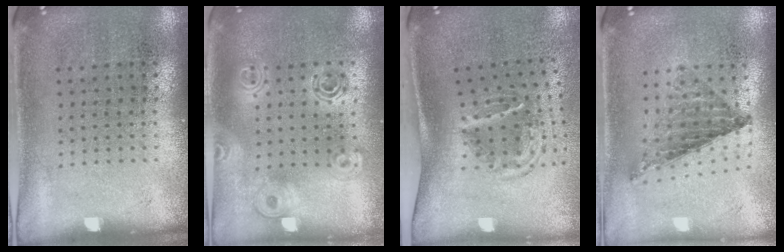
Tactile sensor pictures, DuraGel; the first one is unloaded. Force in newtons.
{"total": 1.6, "press": 1.4, "slide": 0.8}
{"total": 1.7, "press": 1.1, "slide": 1.3}
{"total": 0.8, "press": 0.8, "slide": 0.1}